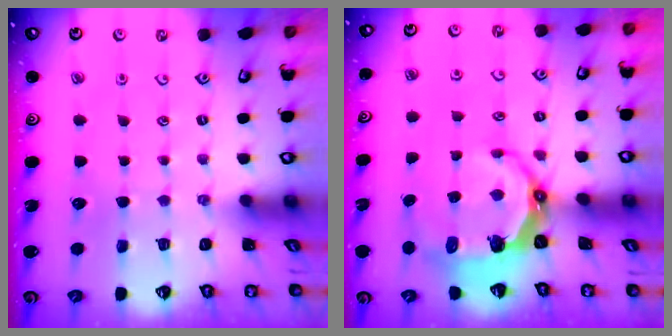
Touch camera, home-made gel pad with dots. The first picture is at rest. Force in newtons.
{"total": 7.3, "press": 5.9, "slide": 4.3}